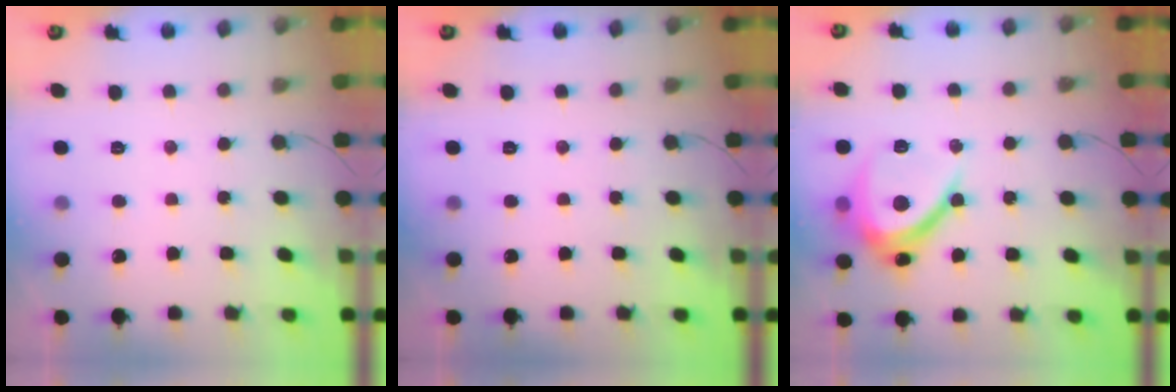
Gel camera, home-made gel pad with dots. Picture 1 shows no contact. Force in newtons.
{"total": 0.0}
{"total": 11.5, "press": 11.4, "slide": 0.8}